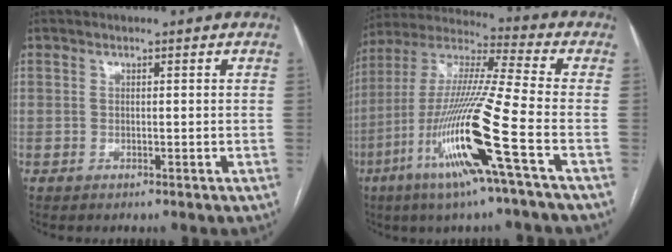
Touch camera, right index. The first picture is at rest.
{"total": 18.8, "force": [-7.3, -0.8, 17.3], "torque": [-0.362, -0.024, -0.146]}